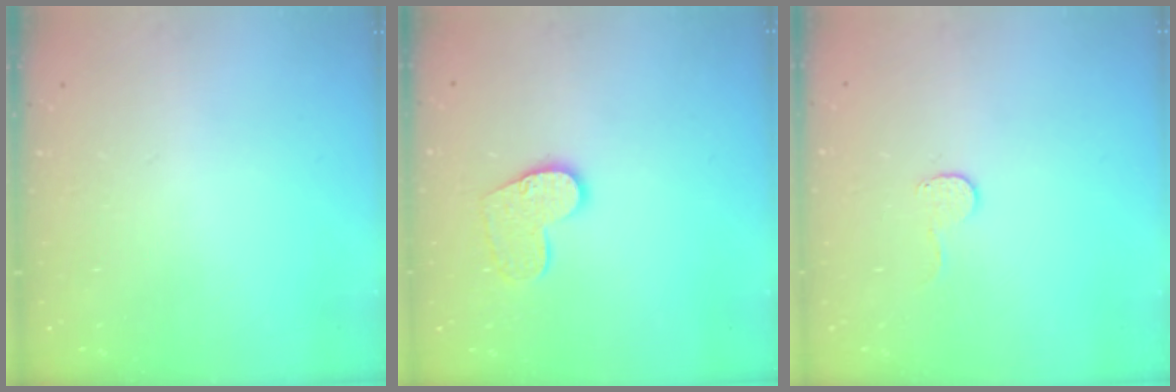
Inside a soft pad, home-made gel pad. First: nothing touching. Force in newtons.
{"total": 10.4, "press": 10.4, "slide": 0.7}
{"total": 4.6, "press": 4.6, "slide": 0.4}